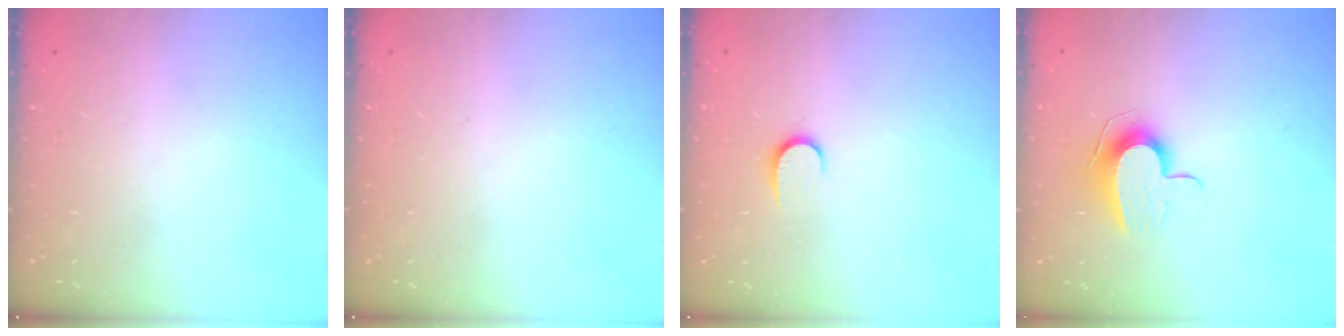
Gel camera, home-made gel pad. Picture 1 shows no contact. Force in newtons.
{"total": 0.0}
{"total": 5.4, "press": 5.4, "slide": 0.6}
{"total": 9.2, "press": 9.2, "slide": 0.5}